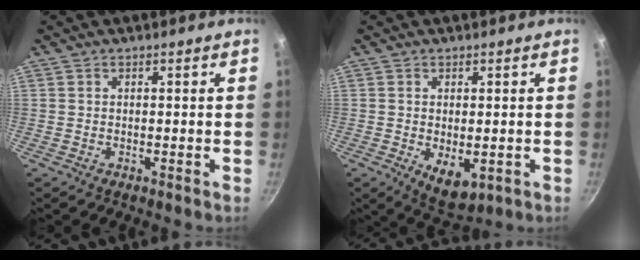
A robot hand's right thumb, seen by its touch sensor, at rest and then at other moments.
{"total": 6.4, "force": [-1.2, 3.5, 5.2], "torque": [-0.069, -0.013, -0.005]}